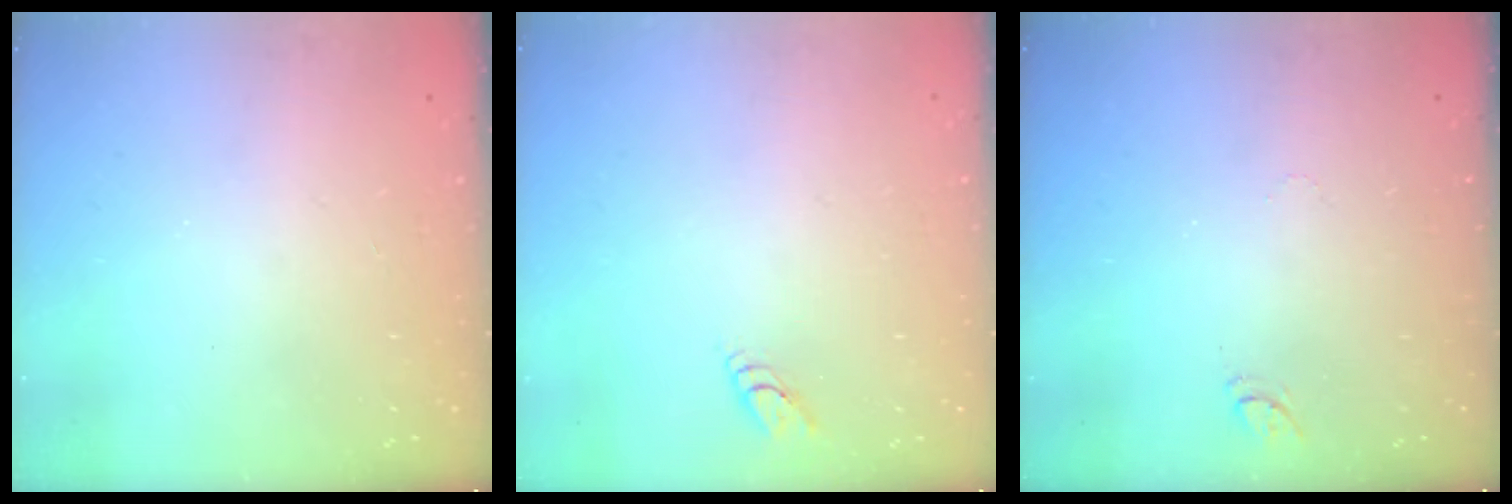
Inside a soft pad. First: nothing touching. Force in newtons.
{"total": 2.6, "press": 2.6, "slide": 0.3}
{"total": 4.4, "press": 4.3, "slide": 0.5}